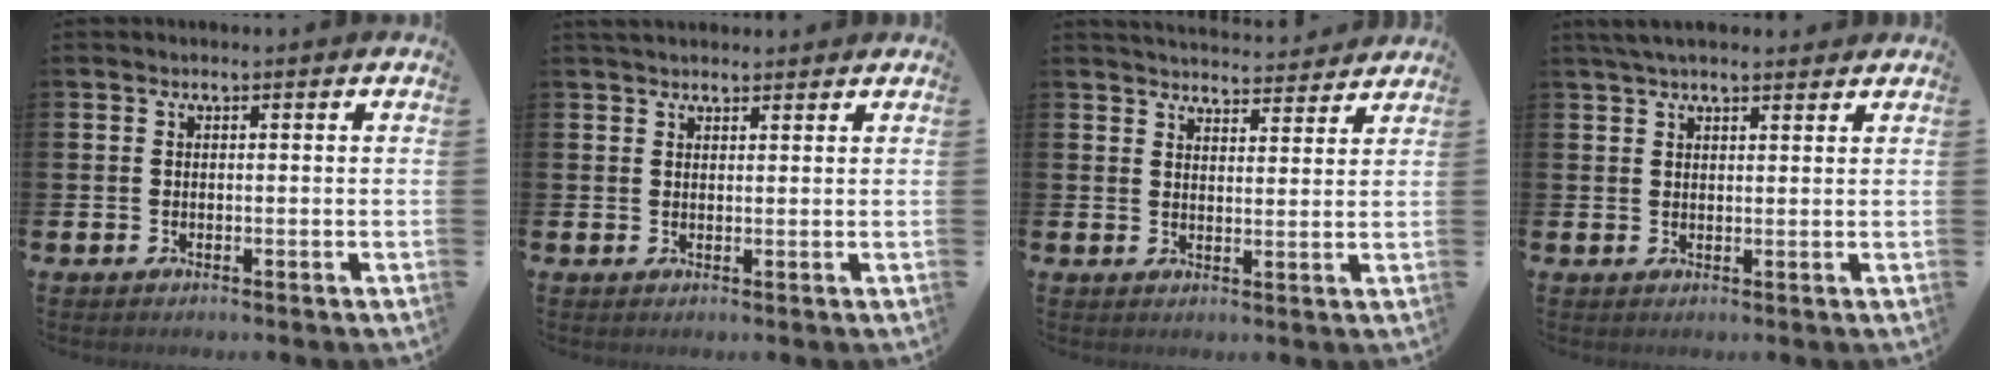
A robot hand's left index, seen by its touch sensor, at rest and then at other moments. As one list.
[{"total": 2.1, "force": [2.0, 0.6, 0.4], "torque": [0.001, -0.004, 0.034]}, {"total": 4.4, "force": [4.4, 0.5, 0.1], "torque": [0.001, -0.031, 0.076]}, {"total": 3.4, "force": [3.1, 0.8, 1.4], "torque": [-0.030, -0.002, 0.055]}]